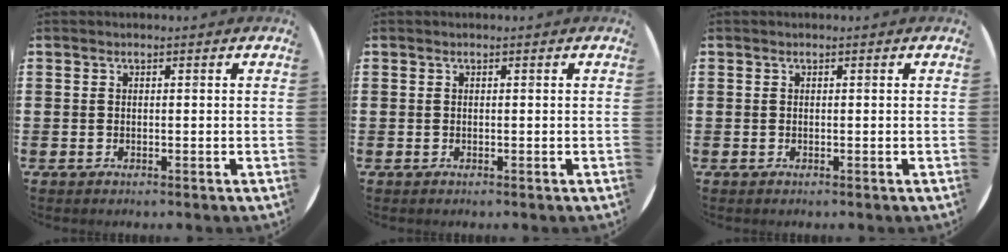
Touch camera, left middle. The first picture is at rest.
{"total": 0.0}
{"total": 0.0}